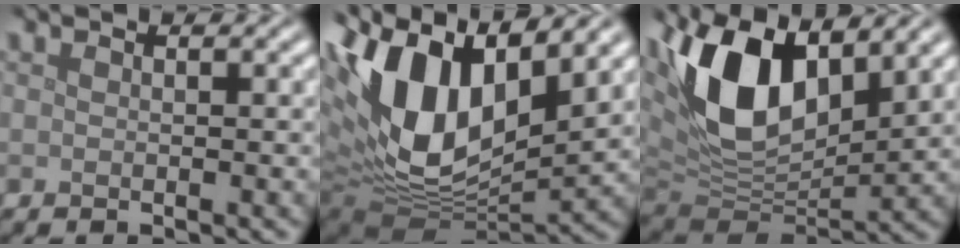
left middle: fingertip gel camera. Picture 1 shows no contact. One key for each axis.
{"total": 15.6, "fx": 5.3, "fy": 8.2, "fz": 12.2, "tx": -0.249, "ty": 0.010, "tz": 0.094}
{"total": 11.6, "fx": 4.8, "fy": 6.1, "fz": 8.6, "tx": -0.174, "ty": 0.001, "tz": 0.086}